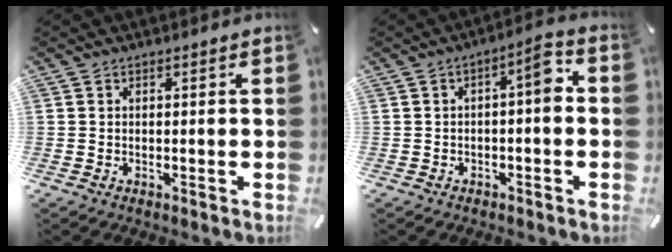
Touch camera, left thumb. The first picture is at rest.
{"total": 6.1, "force": [-0.2, 1.9, 5.8], "torque": [-0.084, 0.004, -0.012]}